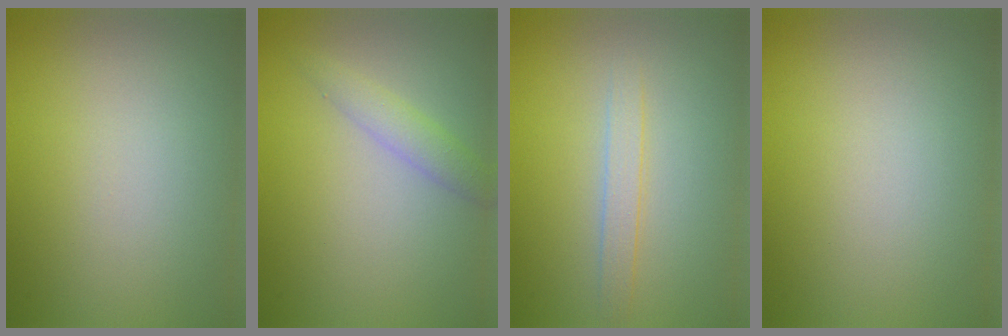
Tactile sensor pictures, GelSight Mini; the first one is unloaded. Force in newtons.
{"total": 1.9, "press": 1.9, "slide": 0.1}
{"total": 1.7, "press": 1.7, "slide": 0.0}
{"total": 0.0}